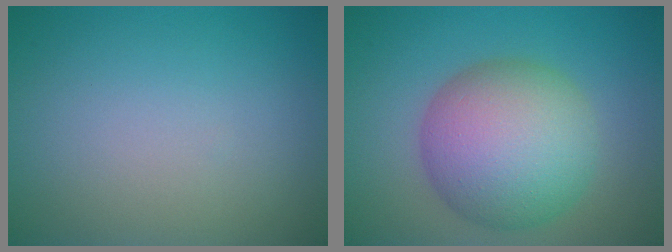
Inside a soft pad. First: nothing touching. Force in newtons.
{"total": 9.7, "press": 9.7, "slide": 0.2}